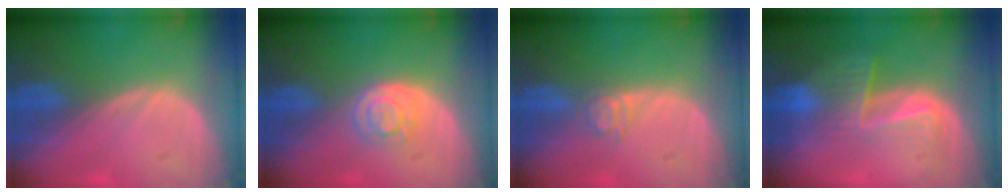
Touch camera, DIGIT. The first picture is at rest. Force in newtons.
{"total": 3.6, "press": 3.5, "slide": 1.1}
{"total": 3.0, "press": 2.5, "slide": 1.7}
{"total": 6.7, "press": 5.7, "slide": 3.6}